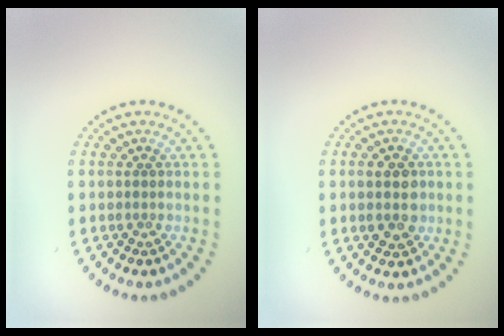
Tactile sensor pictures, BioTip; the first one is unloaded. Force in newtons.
{"total": 2.3, "press": 2.3, "slide": 0.0}